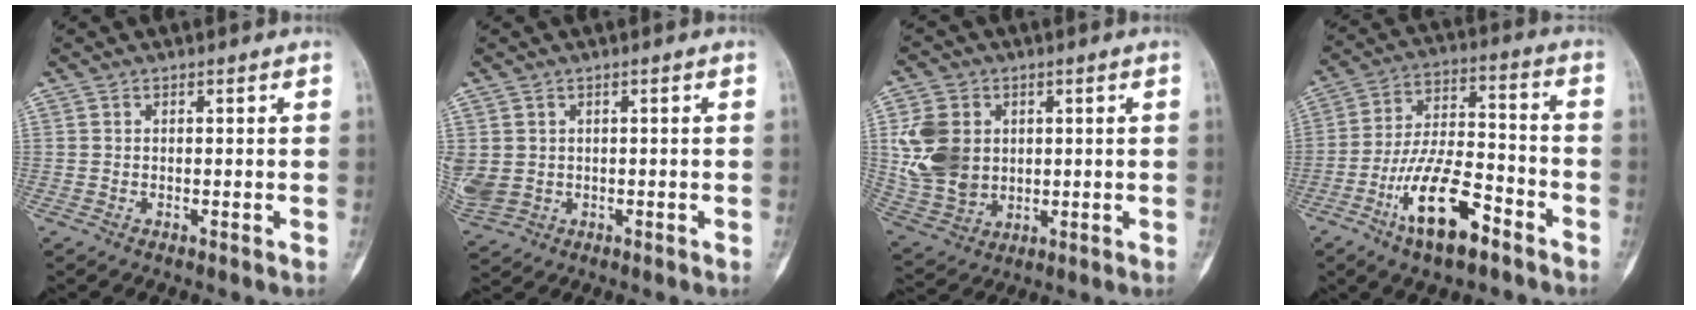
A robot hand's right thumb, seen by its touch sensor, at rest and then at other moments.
{"total": 7.4, "force": [-0.1, 6.2, 4.1], "torque": [-0.114, 0.000, 0.017]}
{"total": 12.4, "force": [2.0, 9.9, 7.2], "torque": [-0.125, -0.007, 0.053]}
{"total": 15.2, "force": [-8.1, 5.8, 11.5], "torque": [-0.199, 0.056, -0.144]}